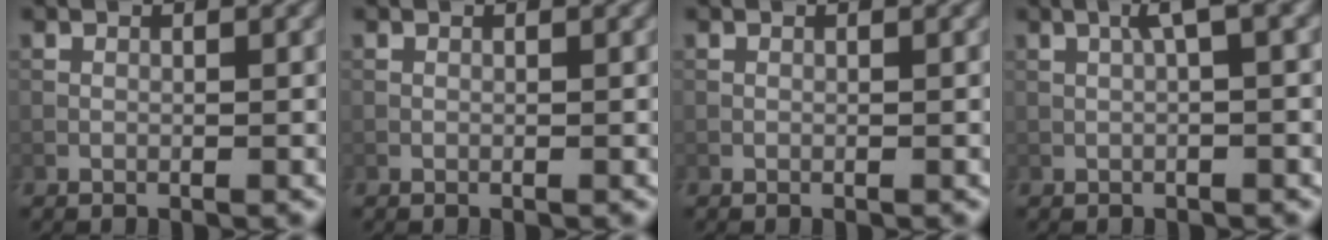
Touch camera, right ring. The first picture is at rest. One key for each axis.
{"total": 0.0}
{"total": 0.0}
{"total": 2.5, "fx": 0.5, "fy": 0.1, "fz": 2.4, "tx": -0.045, "ty": 0.017, "tz": 0.009}